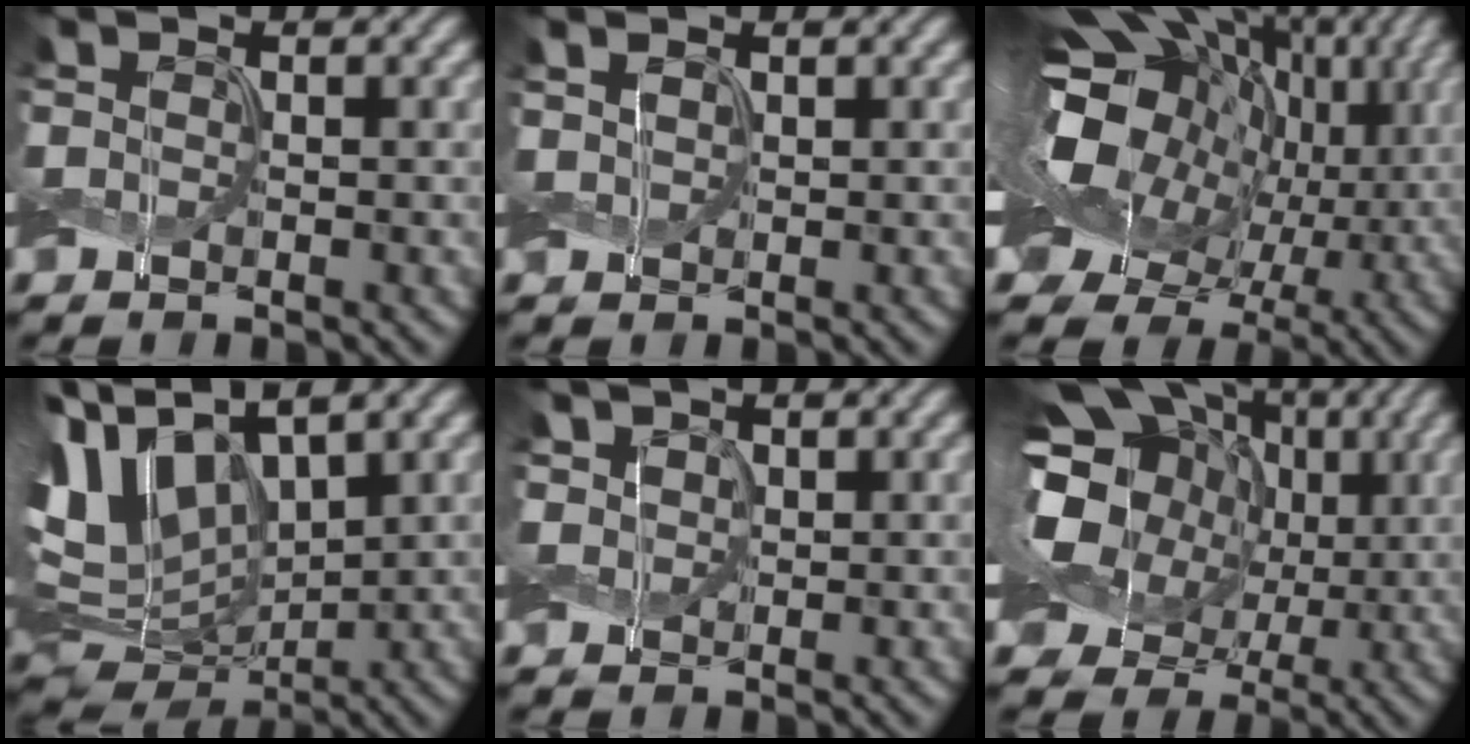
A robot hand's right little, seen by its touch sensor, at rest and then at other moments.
{"total": 0.9, "force": [0.5, 0.6, 0.5], "torque": [-0.014, 0.001, 0.012]}
{"total": 18.4, "force": [2.6, 13.6, 12.1], "torque": [-0.213, 0.010, 0.039]}
{"total": 11.0, "force": [4.7, 6.3, 7.7], "torque": [-0.179, 0.014, 0.085]}
{"total": 1.8, "force": [1.1, 1.3, 0.7], "torque": [-0.023, 0.003, 0.021]}
{"total": 15.2, "force": [1.1, 12.4, 8.6], "torque": [-0.177, 0.010, -0.002]}